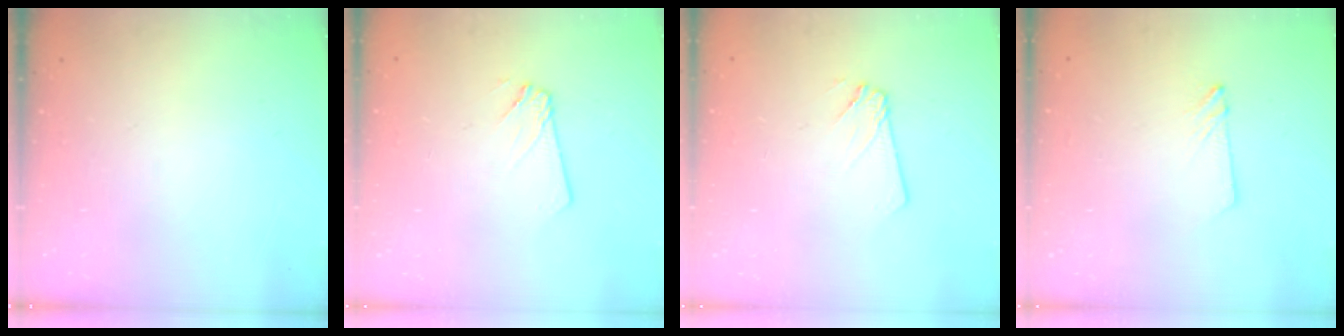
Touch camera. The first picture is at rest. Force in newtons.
{"total": 2.4, "press": 2.4, "slide": 0.2}
{"total": 2.4, "press": 2.4, "slide": 0.2}
{"total": 2.4, "press": 2.4, "slide": 0.2}